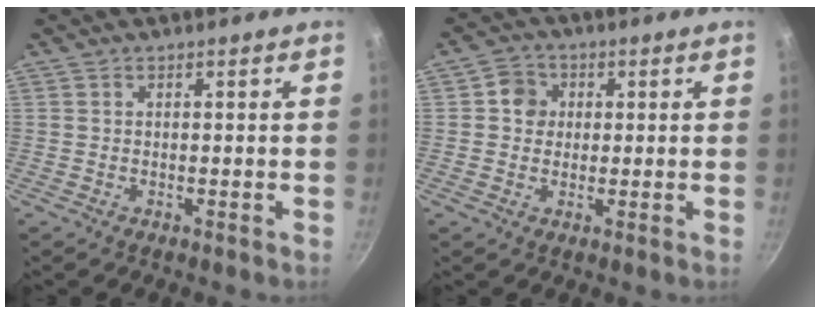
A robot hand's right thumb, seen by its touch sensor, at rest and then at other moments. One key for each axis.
{"total": 4.7, "fx": 0.8, "fy": 4.3, "fz": 1.6, "tx": 0.000, "ty": 0.005, "tz": 0.004}